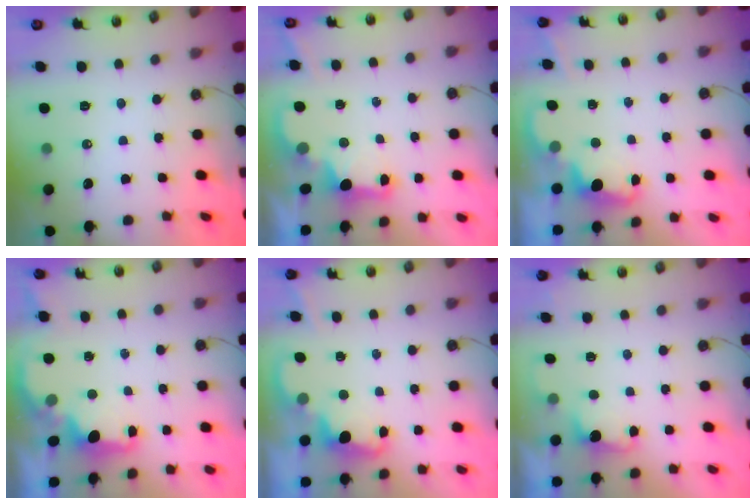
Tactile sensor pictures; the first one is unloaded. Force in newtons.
{"total": 2.4, "press": 2.2, "slide": 0.8}
{"total": 2.4, "press": 2.3, "slide": 0.5}
{"total": 2.0, "press": 1.8, "slide": 0.7}
{"total": 2.4, "press": 2.4, "slide": 0.5}
{"total": 1.9, "press": 1.6, "slide": 0.9}